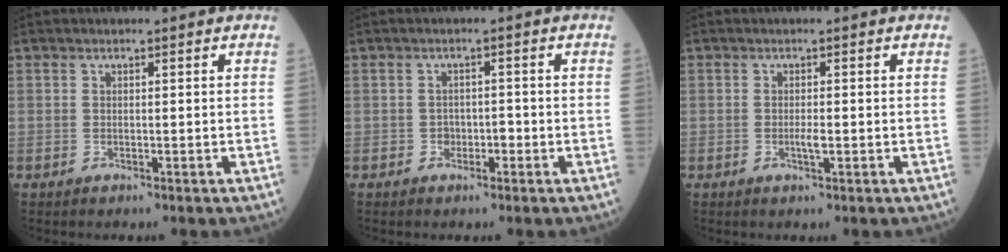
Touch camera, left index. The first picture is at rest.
{"total": 1.6, "force": [-0.7, 1.2, 0.9], "torque": [-0.008, 0.006, -0.010]}
{"total": 1.4, "force": [-0.3, 0.2, 1.3], "torque": [-0.029, -0.002, -0.004]}